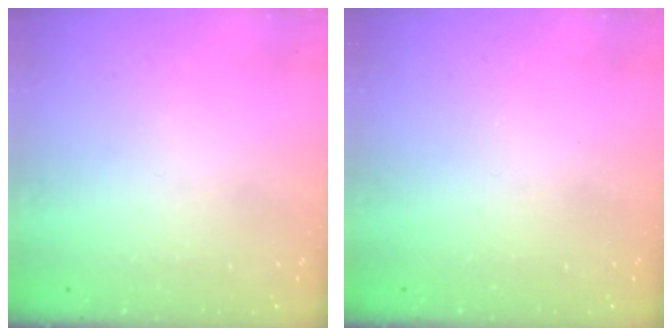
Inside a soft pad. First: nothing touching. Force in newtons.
{"total": 2.7, "press": 2.7, "slide": 0.3}